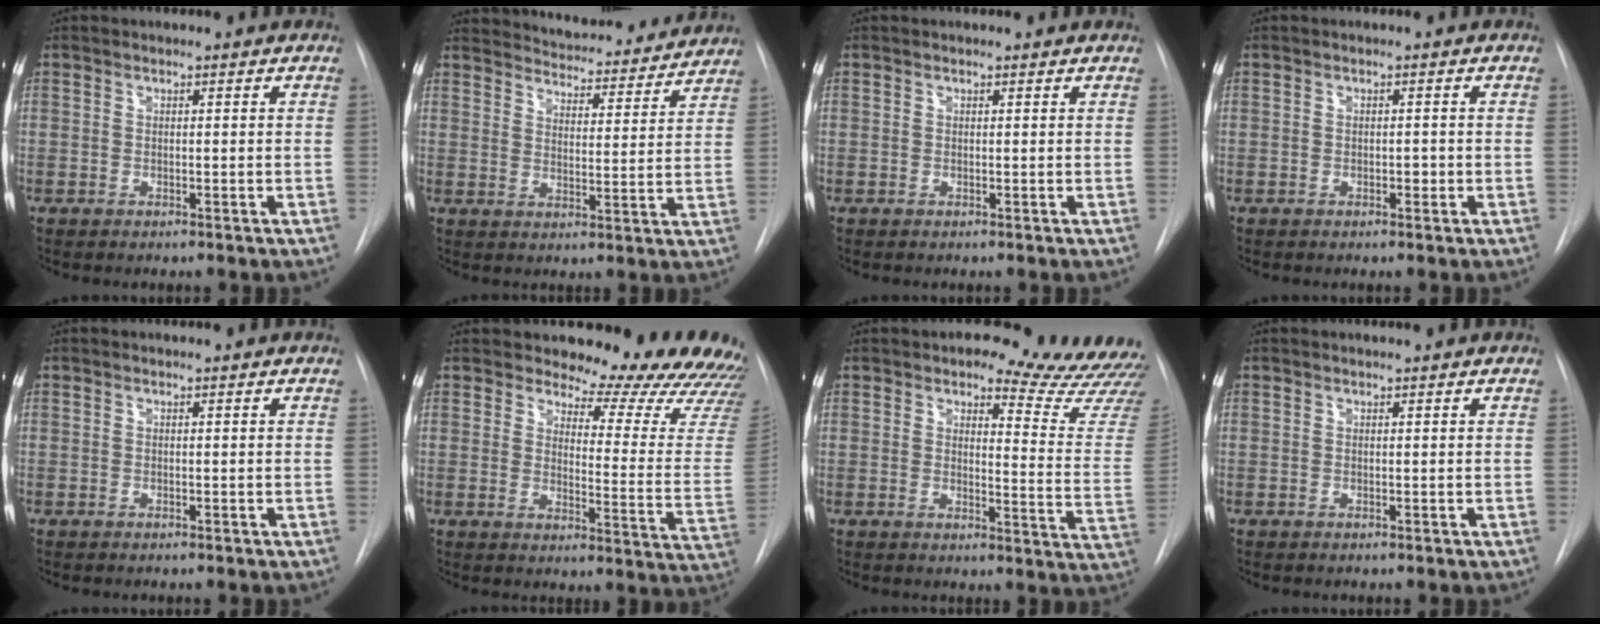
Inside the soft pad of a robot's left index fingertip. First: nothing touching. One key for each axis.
{"total": 20.4, "fx": 19.2, "fy": 4.3, "fz": 5.3, "tx": -0.081, "ty": -0.010, "tz": 0.245}
{"total": 1.0, "fx": 1.0, "fy": 0.4, "fz": 0.1, "tx": -0.010, "ty": 0.009, "tz": 0.010}
{"total": 0.9, "fx": -0.3, "fy": 0.6, "fz": 0.7, "tx": -0.009, "ty": 0.002, "tz": -0.004}
{"total": 0.0}
{"total": 20.1, "fx": 19.0, "fy": 3.5, "fz": 5.7, "tx": -0.054, "ty": -0.129, "tz": 0.198}
{"total": 15.8, "fx": 14.8, "fy": 3.2, "fz": 4.4, "tx": -0.021, "ty": -0.099, "tz": 0.143}
{"total": 1.2, "fx": 1.1, "fy": 0.1, "fz": 0.4, "tx": -0.006, "ty": 0.013, "tz": 0.017}